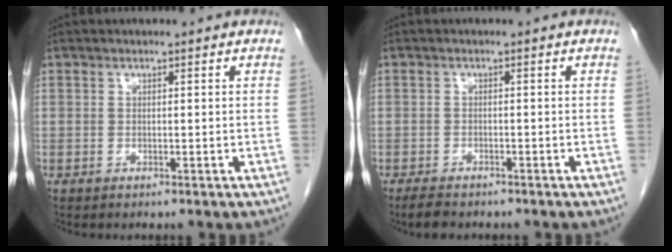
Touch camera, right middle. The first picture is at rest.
{"total": 3.1, "force": [-2.6, 1.0, 1.4], "torque": [-0.026, -0.006, -0.039]}